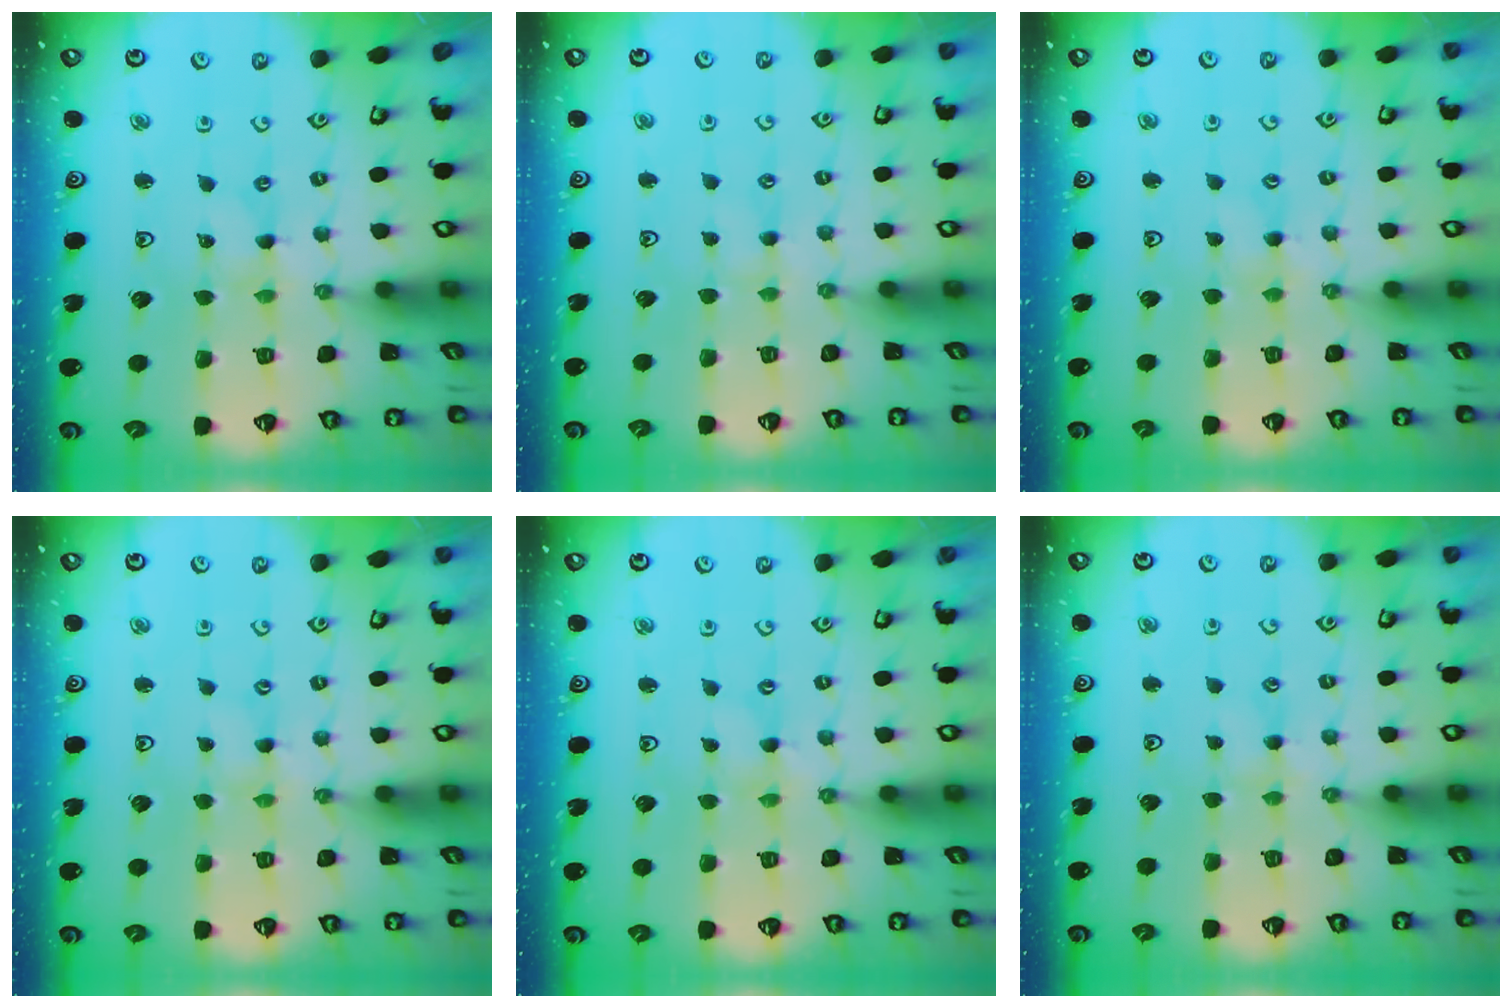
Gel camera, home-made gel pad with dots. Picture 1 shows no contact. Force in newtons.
{"total": 1.8, "press": 1.7, "slide": 0.4}
{"total": 1.3, "press": 1.3, "slide": 0.3}
{"total": 0.0}
{"total": 0.0}
{"total": 1.8, "press": 1.8, "slide": 0.4}